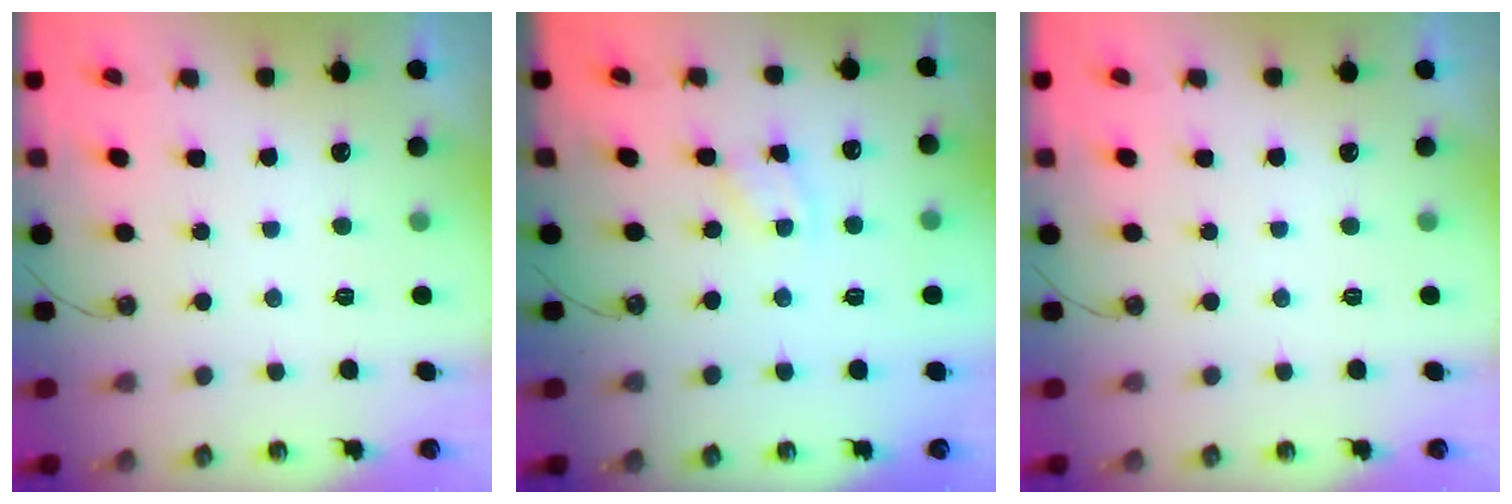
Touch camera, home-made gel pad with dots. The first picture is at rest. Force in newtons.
{"total": 2.1, "press": 2.1, "slide": 0.3}
{"total": 0.0}